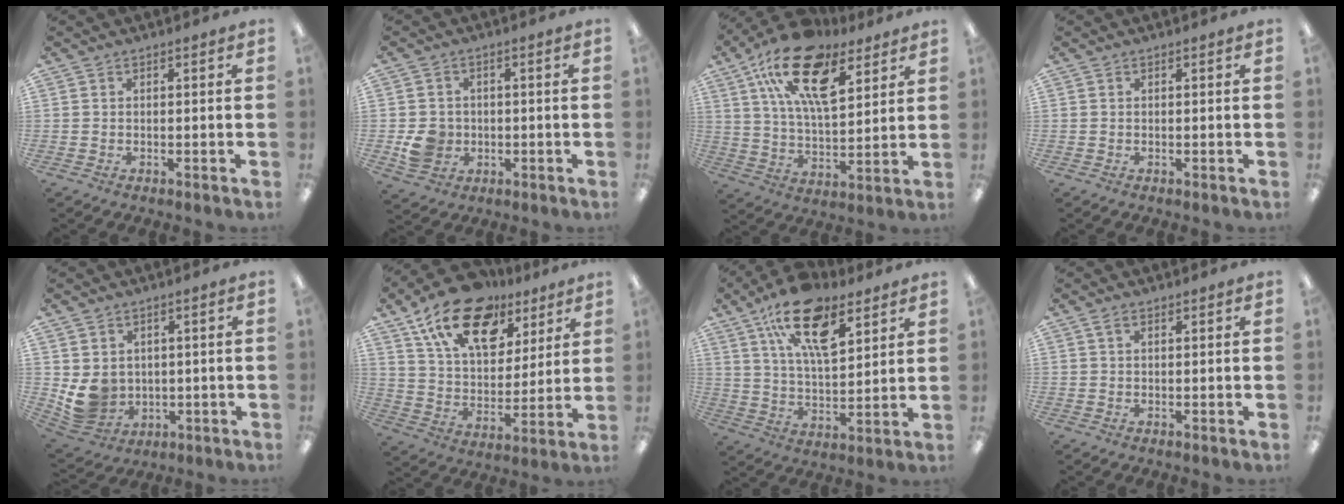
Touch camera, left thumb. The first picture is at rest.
{"total": 6.3, "force": [-1.1, 5.7, 2.4], "torque": [-0.042, 0.008, -0.017]}
{"total": 21.1, "force": [11.7, 9.8, 14.6], "torque": [-0.259, -0.044, 0.205]}
{"total": 0.0}
{"total": 7.9, "force": [1.6, 7.2, 2.8], "torque": [-0.072, -0.007, 0.040]}
{"total": 19.2, "force": [12.0, 10.5, 10.6], "torque": [-0.176, -0.062, 0.213]}
{"total": 18.7, "force": [10.7, 8.6, 12.7], "torque": [-0.209, -0.042, 0.187]}
{"total": 1.6, "force": [0.9, 0.7, 1.1], "torque": [-0.025, 0.002, 0.015]}